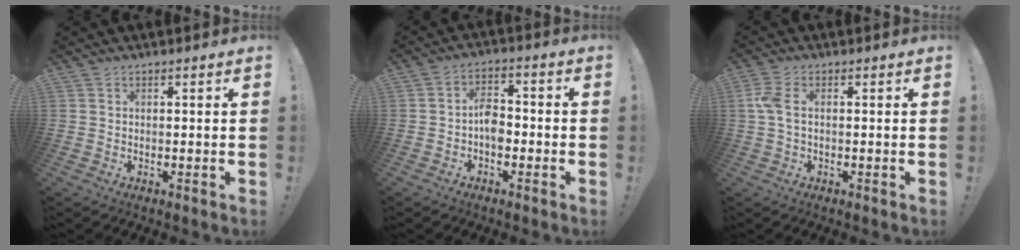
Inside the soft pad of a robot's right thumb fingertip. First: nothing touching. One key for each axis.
{"total": 6.2, "fx": -2.1, "fy": 4.1, "fz": 4.1, "tx": -0.081, "ty": 0.012, "tz": -0.038}
{"total": 4.7, "fx": 0.3, "fy": 2.1, "fz": 4.2, "tx": -0.098, "ty": 0.008, "tz": 0.006}